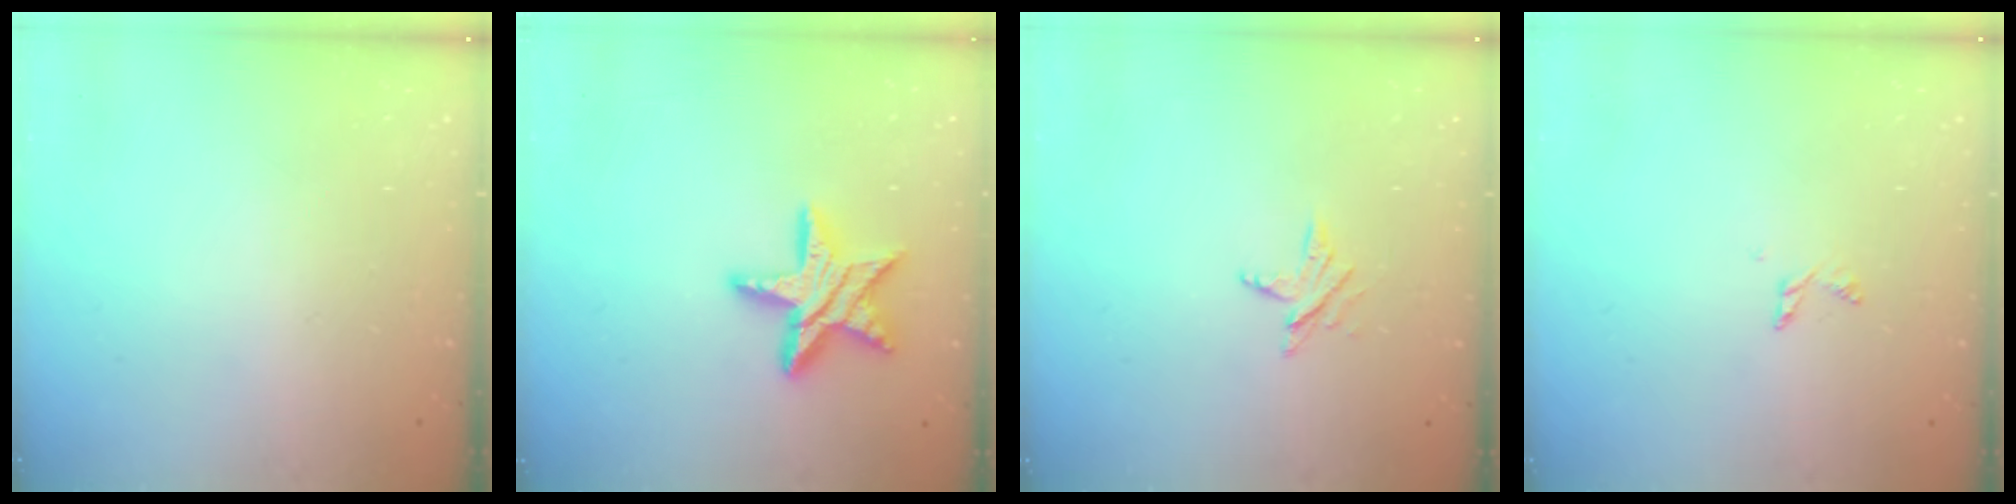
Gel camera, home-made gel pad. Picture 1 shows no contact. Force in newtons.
{"total": 14.2, "press": 14.1, "slide": 1.2}
{"total": 3.8, "press": 3.8, "slide": 0.5}
{"total": 2.8, "press": 2.8, "slide": 0.2}